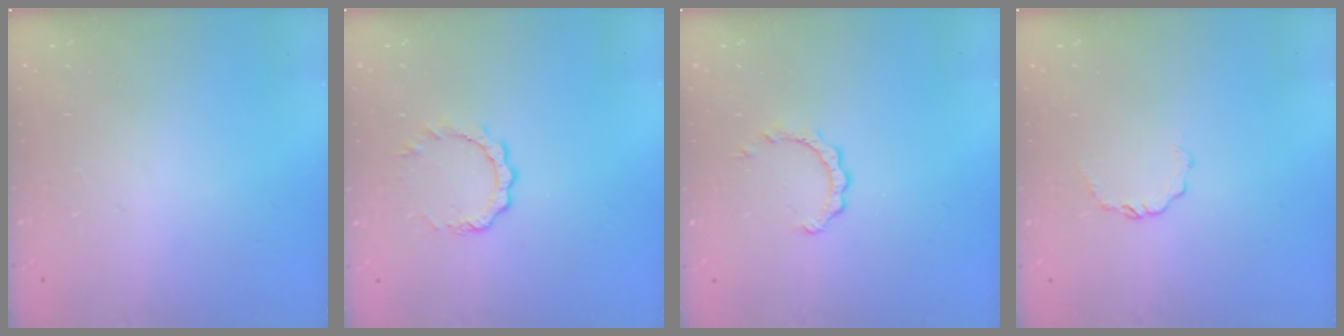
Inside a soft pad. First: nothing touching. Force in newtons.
{"total": 5.9, "press": 5.9, "slide": 0.3}
{"total": 2.1, "press": 2.1, "slide": 0.2}
{"total": 3.3, "press": 3.3, "slide": 0.3}